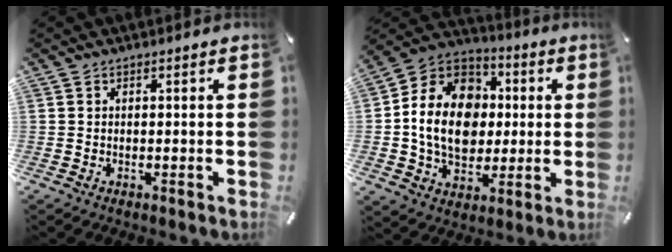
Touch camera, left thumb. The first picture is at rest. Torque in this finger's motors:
{"motor_torque": [2.45, 2.56, 1.20, 0.68, 0.20]}